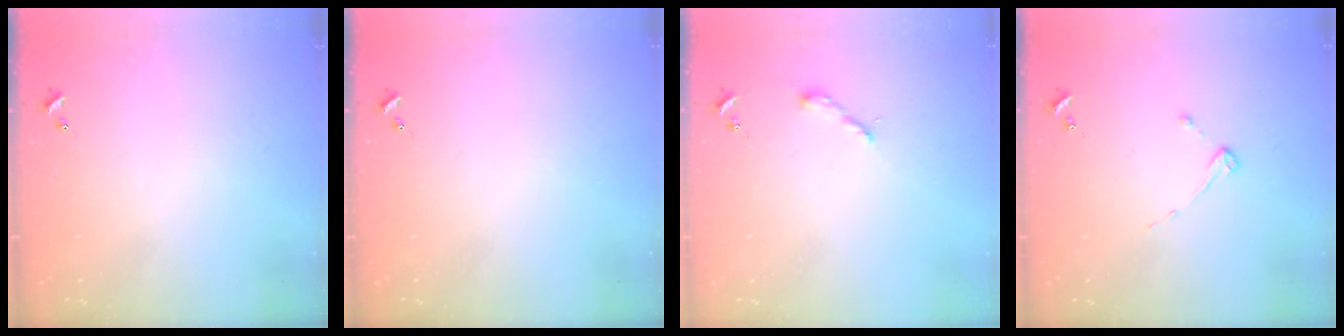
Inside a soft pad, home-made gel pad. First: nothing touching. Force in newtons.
{"total": 0.0}
{"total": 3.8, "press": 3.8, "slide": 0.3}
{"total": 2.6, "press": 2.5, "slide": 0.4}